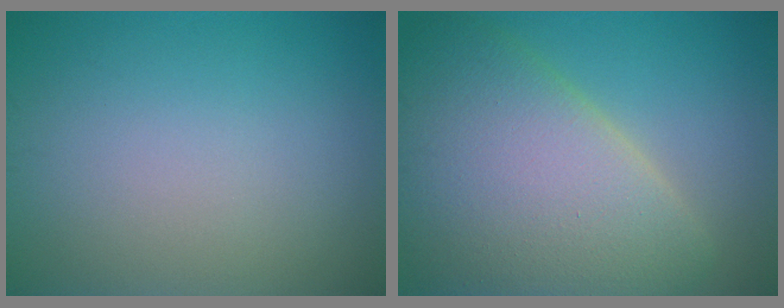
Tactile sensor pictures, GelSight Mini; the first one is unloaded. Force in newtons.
{"total": 11.2, "press": 11.2, "slide": 0.9}